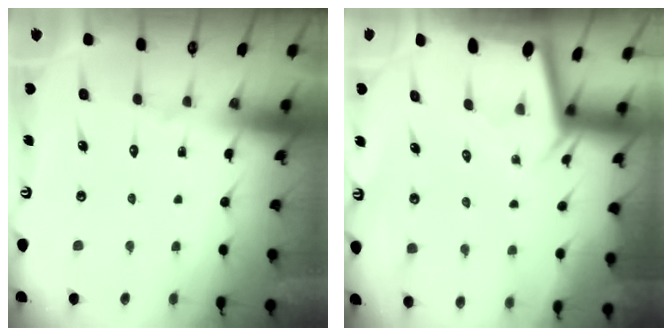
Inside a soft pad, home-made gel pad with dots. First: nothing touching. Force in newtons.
{"total": 2.3, "press": 2.3, "slide": 0.1}